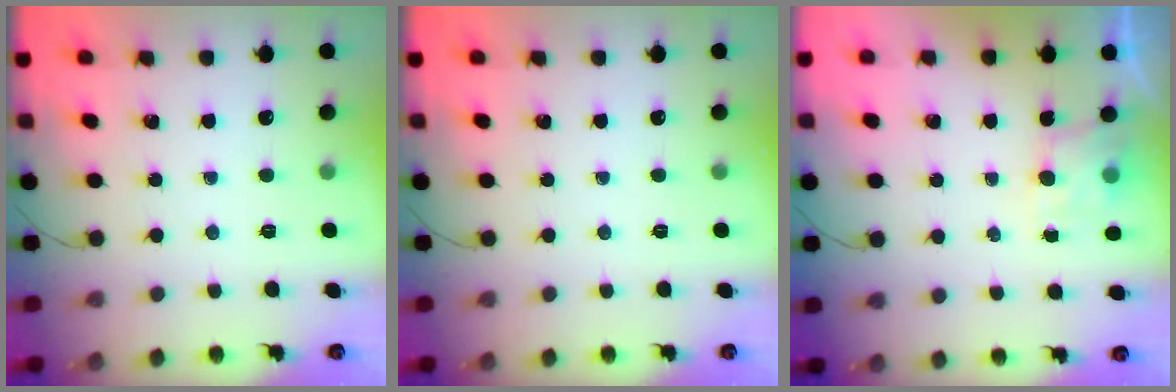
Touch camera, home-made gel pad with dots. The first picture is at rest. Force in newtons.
{"total": 0.0}
{"total": 4.7, "press": 4.6, "slide": 0.7}